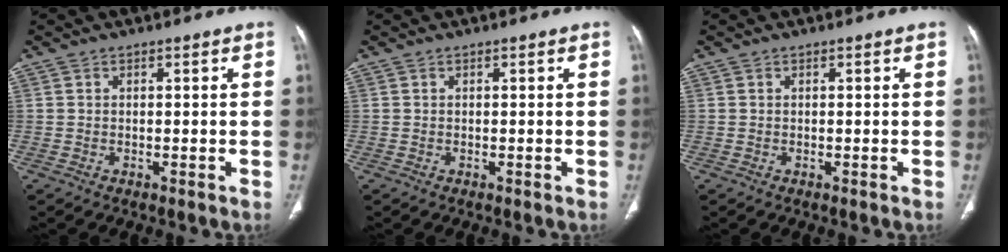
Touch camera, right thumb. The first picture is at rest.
{"total": 0.0}
{"total": 0.0}